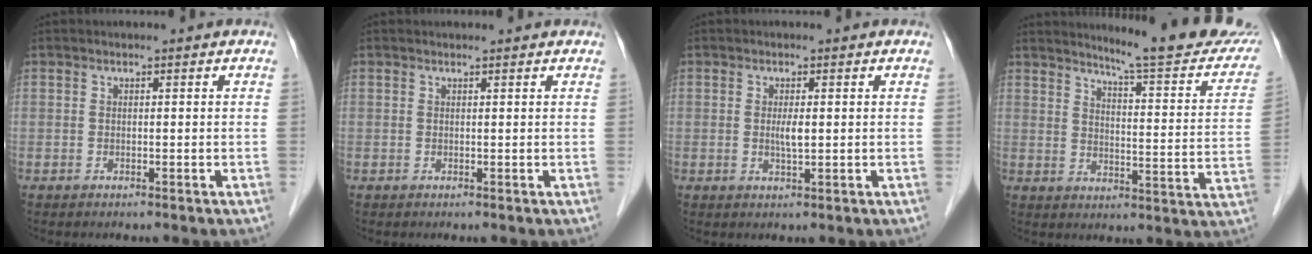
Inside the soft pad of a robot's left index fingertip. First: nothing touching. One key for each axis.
{"total": 1.7, "fx": 1.6, "fy": 0.1, "fz": 0.4, "tx": -0.011, "ty": 0.009, "tz": 0.019}
{"total": 2.0, "fx": 0.2, "fy": 0.3, "fz": 2.0, "tx": -0.041, "ty": -0.002, "tz": 0.004}
{"total": 18.3, "fx": 16.6, "fy": 1.2, "fz": 7.6, "tx": -0.094, "ty": -0.070, "tz": 0.198}